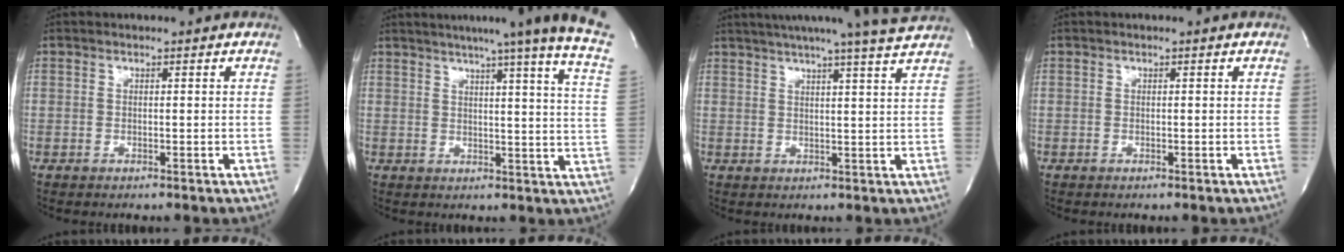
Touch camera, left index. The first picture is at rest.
{"total": 23.2, "force": [18.8, -1.3, 13.5], "torque": [-0.180, -0.049, 0.219]}
{"total": 14.9, "force": [13.4, -1.6, 6.4], "torque": [-0.110, -0.019, 0.171]}
{"total": 0.0}